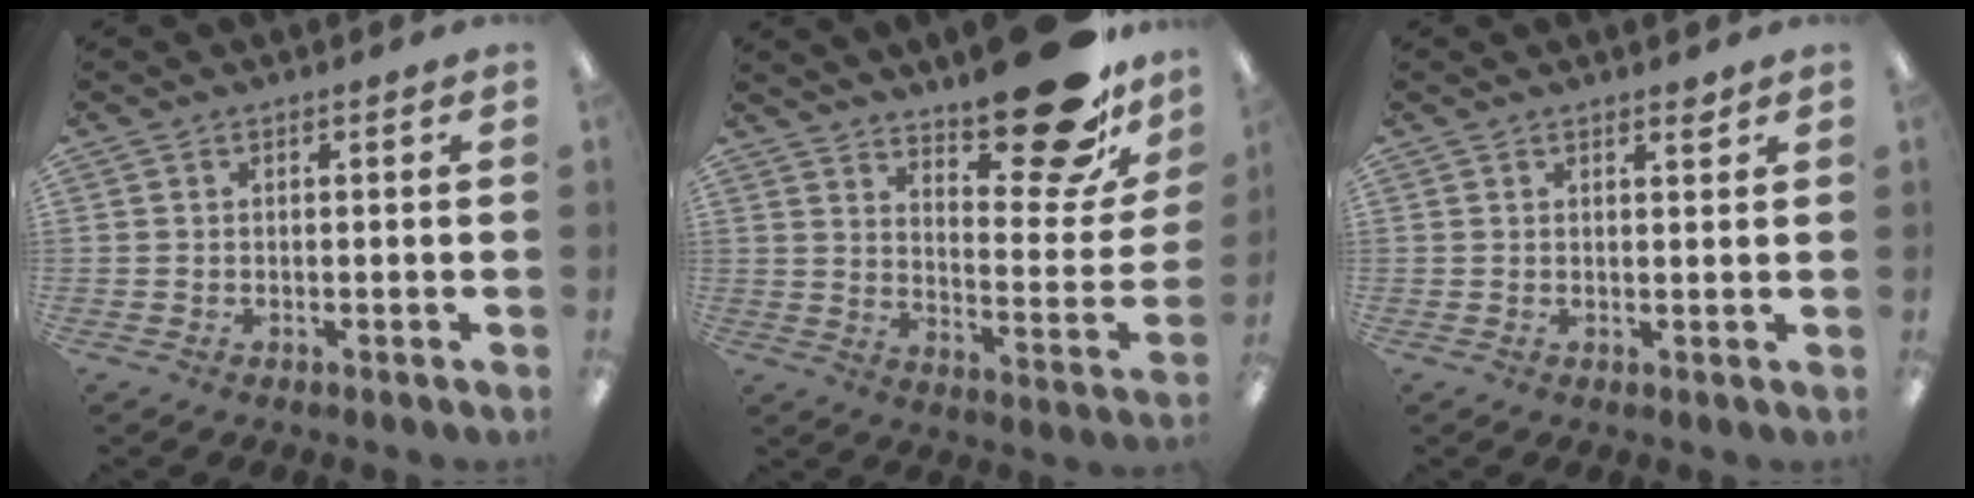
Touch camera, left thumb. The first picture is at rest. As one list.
[{"total": 22.5, "force": [16.5, 7.3, 13.5], "torque": [-0.167, -0.120, 0.266]}, {"total": 1.9, "force": [1.6, 0.3, 1.0], "torque": [-0.006, -0.008, 0.024]}]